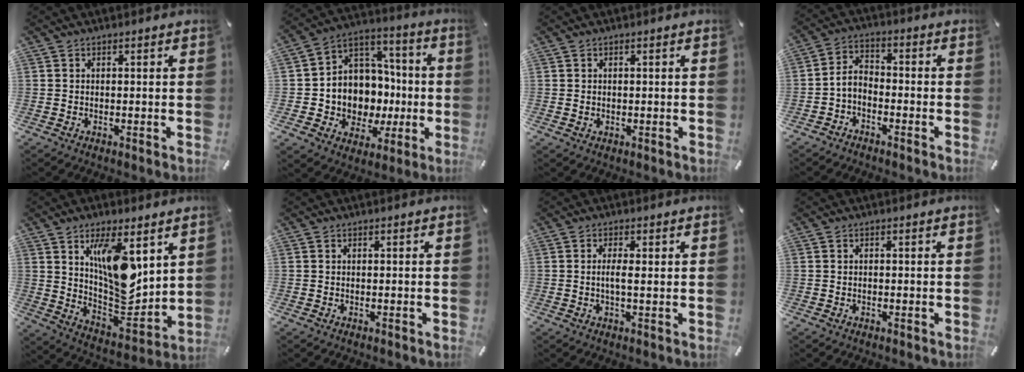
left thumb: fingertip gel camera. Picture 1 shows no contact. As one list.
[{"total": 11.2, "force": [-1.2, 11.0, 1.7], "torque": [-0.036, -0.011, -0.002]}, {"total": 0.7, "force": [0.2, 0.6, -0.1], "torque": [0.001, 0.004, 0.003]}, {"total": 4.2, "force": [-2.8, 2.7, 1.8], "torque": [-0.044, 0.014, -0.056]}, {"total": 14.8, "force": [6.7, 6.8, 11.3], "torque": [-0.195, -0.059, 0.114]}, {"total": 0.0}, {"total": 3.4, "force": [0.1, 0.7, 3.3], "torque": [-0.063, -0.001, 0.000]}, {"total": 0.0}]